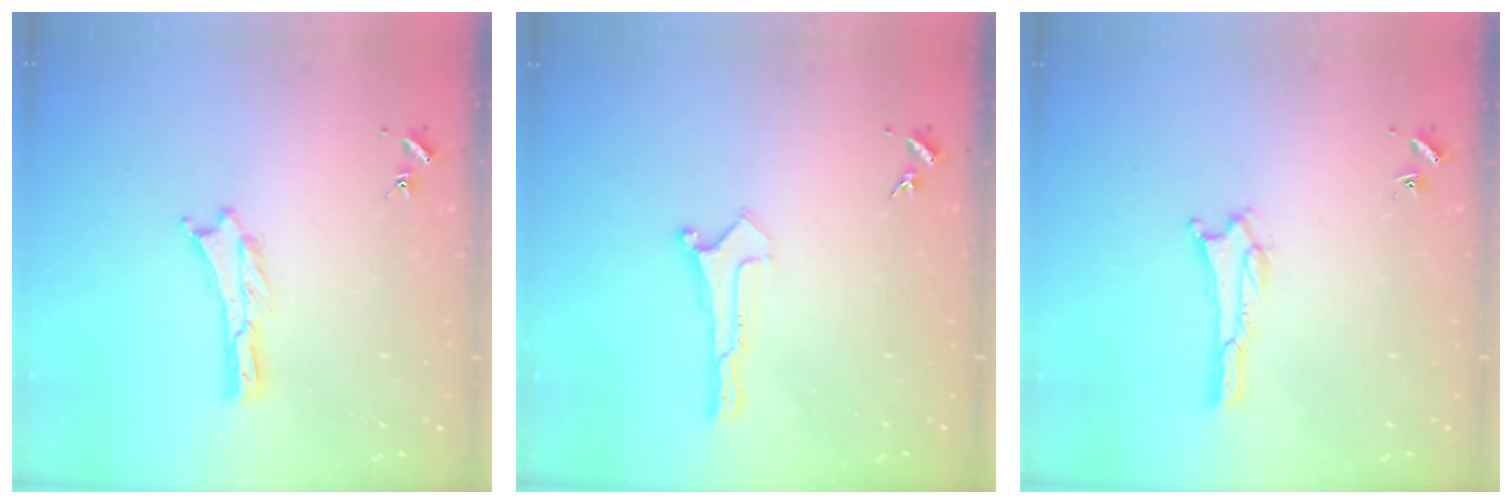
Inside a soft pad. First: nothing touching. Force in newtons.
{"total": 0.0}
{"total": 1.1, "press": 1.0, "slide": 0.1}